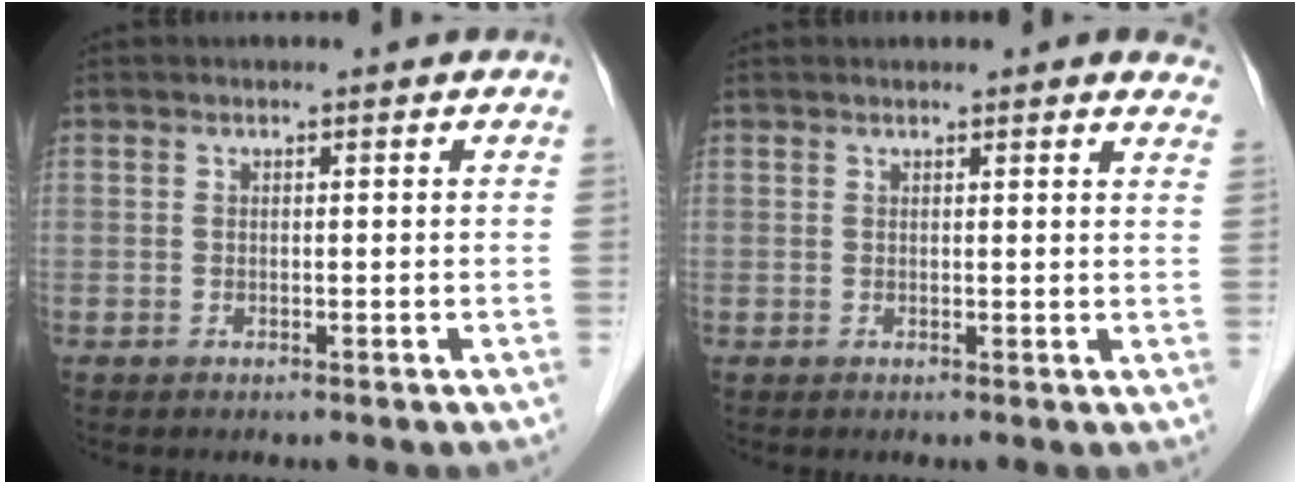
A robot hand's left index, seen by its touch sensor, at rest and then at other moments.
{"total": 6.5, "force": [6.0, 1.2, 2.3], "torque": [-0.012, 0.002, 0.046]}